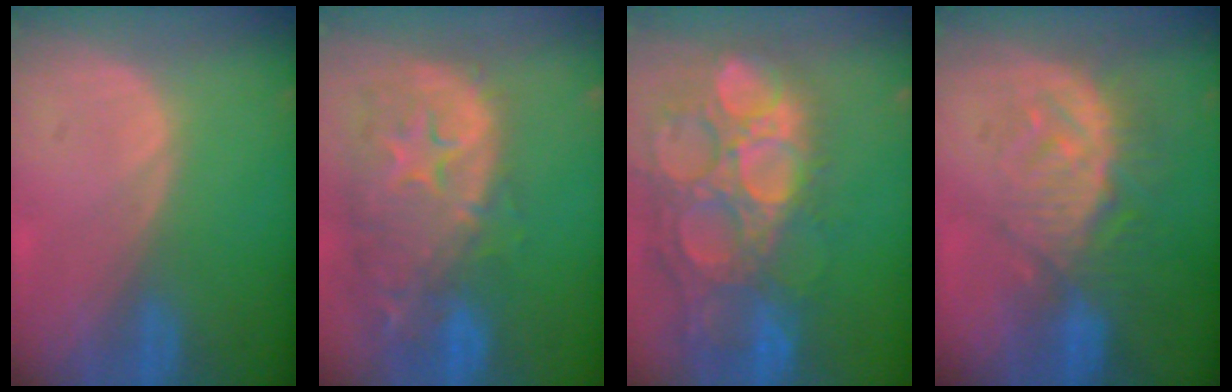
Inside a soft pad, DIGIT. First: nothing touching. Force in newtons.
{"total": 14.3, "press": 11.5, "slide": 8.4}
{"total": 15.8, "press": 13.1, "slide": 8.9}
{"total": 9.3, "press": 8.6, "slide": 3.6}